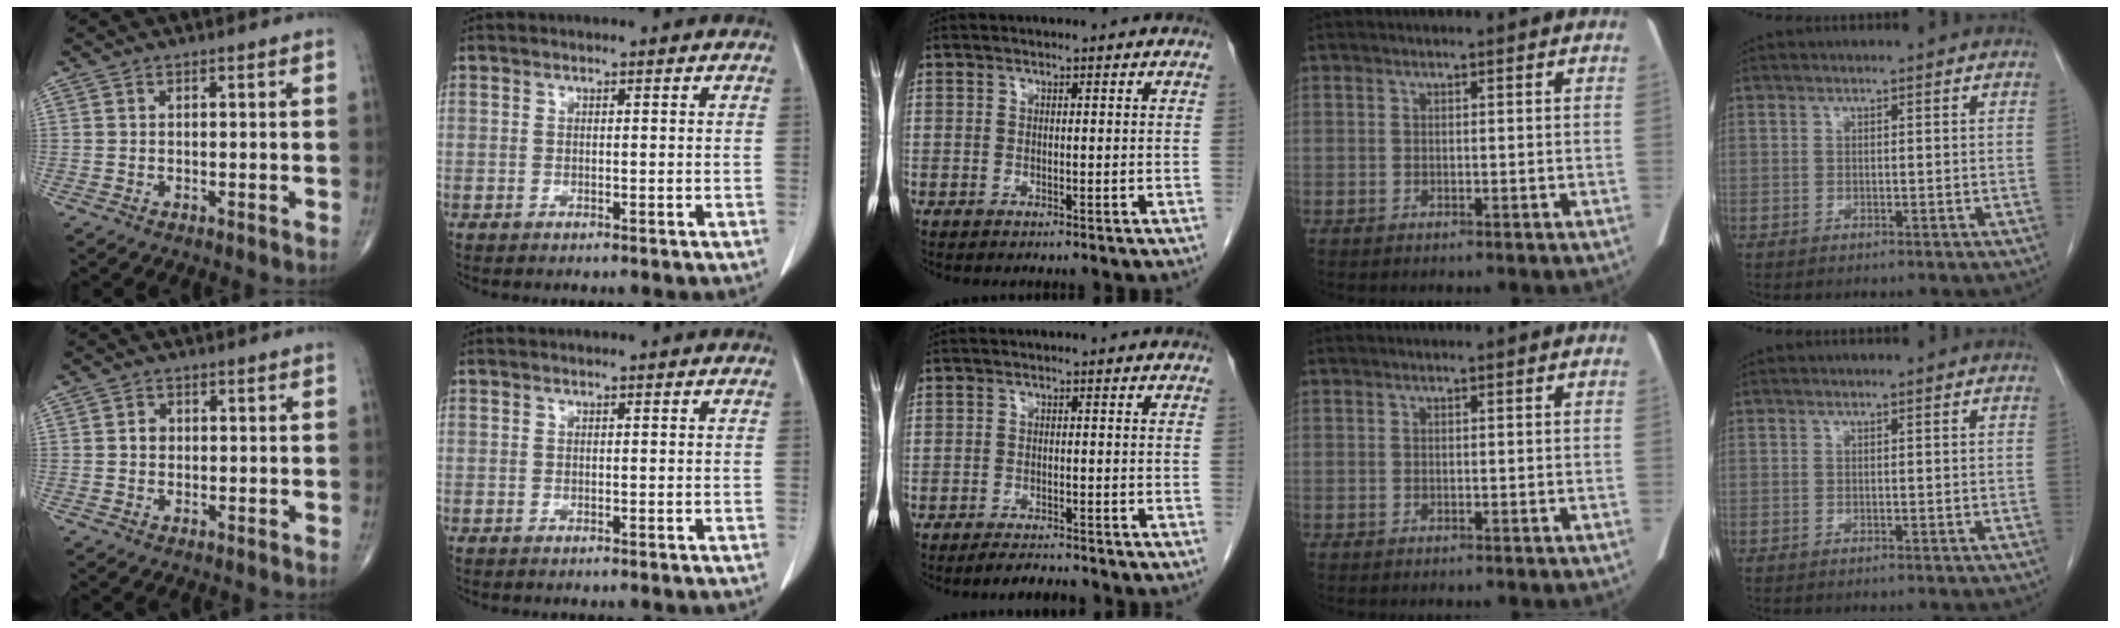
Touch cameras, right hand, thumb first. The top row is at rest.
{"thumb": {"total": 1.6, "force": [0.0, 1.4, 0.8], "torque": [-0.005, 0.005, -0.002]}, "middle": {"total": 2.6, "force": [-2.5, 0.3, 0.7], "torque": [-0.018, -0.010, -0.039]}}